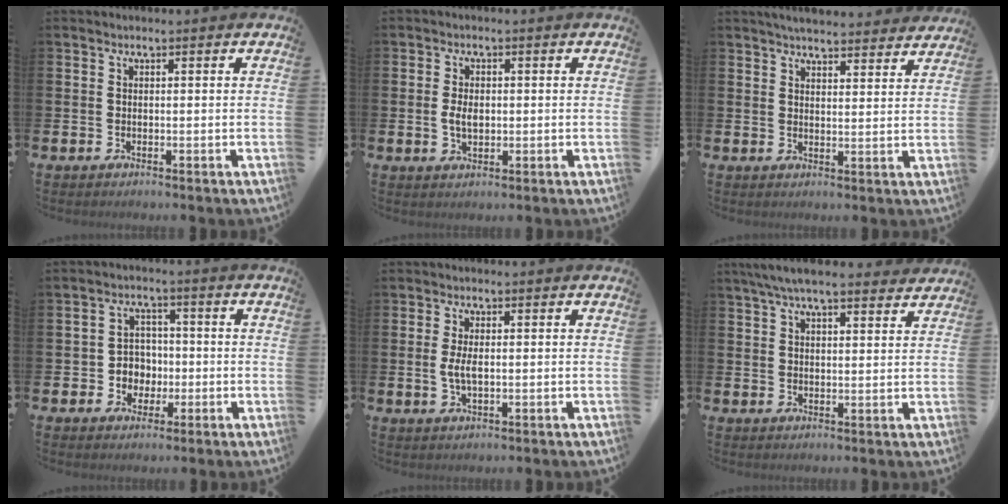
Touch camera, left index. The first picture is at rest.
{"total": 3.0, "force": [0.0, 1.9, 2.3], "torque": [-0.035, 0.002, -0.003]}
{"total": 4.6, "force": [4.5, 0.3, 0.6], "torque": [-0.006, -0.030, 0.078]}
{"total": 4.0, "force": [-0.5, 3.8, 1.0], "torque": [-0.023, 0.001, -0.018]}
{"total": 2.9, "force": [0.1, 1.3, 2.6], "torque": [-0.048, 0.003, -0.002]}
{"total": 6.3, "force": [5.6, 1.2, 2.6], "torque": [-0.060, -0.014, 0.102]}